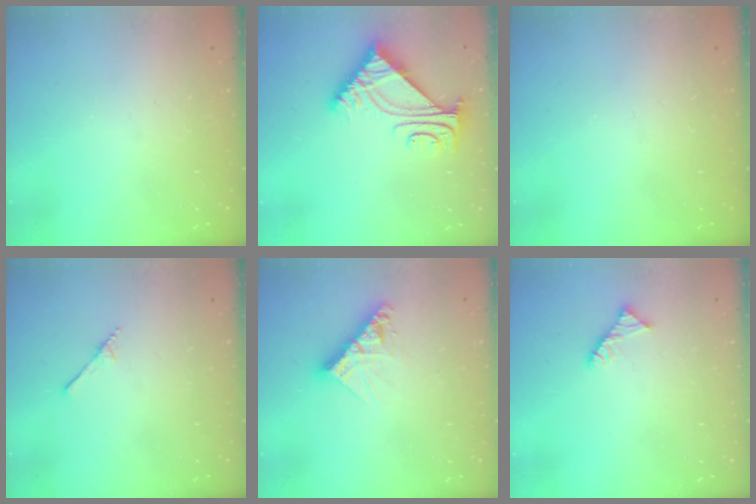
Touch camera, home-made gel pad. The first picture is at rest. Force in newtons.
{"total": 7.3, "press": 7.2, "slide": 0.7}
{"total": 0.0}
{"total": 1.7, "press": 1.7, "slide": 0.1}
{"total": 9.7, "press": 9.7, "slide": 0.8}
{"total": 2.9, "press": 2.9, "slide": 0.4}